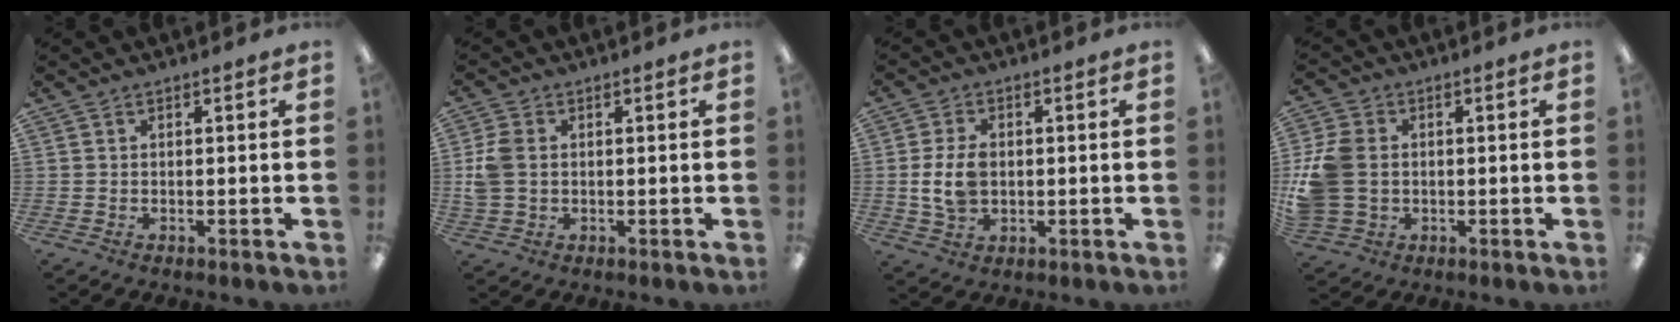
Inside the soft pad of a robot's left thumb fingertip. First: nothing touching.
{"total": 5.4, "force": [0.4, 4.0, 3.6], "torque": [-0.082, 0.006, 0.006]}
{"total": 8.2, "force": [0.0, 5.5, 6.1], "torque": [-0.137, 0.005, 0.002]}
{"total": 12.0, "force": [0.3, 9.6, 7.2], "torque": [-0.161, 0.018, 0.012]}